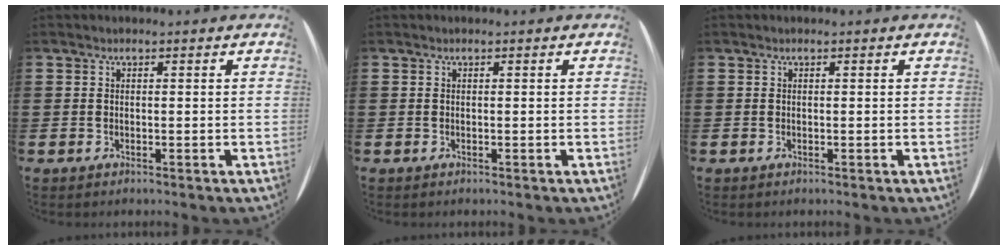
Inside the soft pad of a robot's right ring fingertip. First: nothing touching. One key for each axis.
{"total": 0.0}
{"total": 0.0}